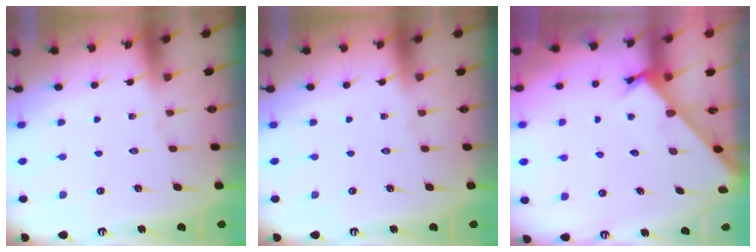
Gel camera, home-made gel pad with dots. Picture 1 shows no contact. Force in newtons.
{"total": 0.0}
{"total": 2.4, "press": 2.4, "slide": 0.3}